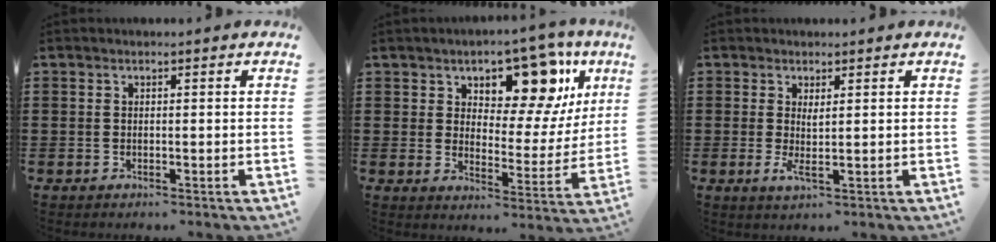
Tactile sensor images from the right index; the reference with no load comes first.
{"total": 11.6, "force": [7.9, 5.3, 6.6], "torque": [-0.112, -0.048, 0.137]}
{"total": 1.8, "force": [0.7, 0.0, 1.7], "torque": [-0.036, -0.006, 0.014]}